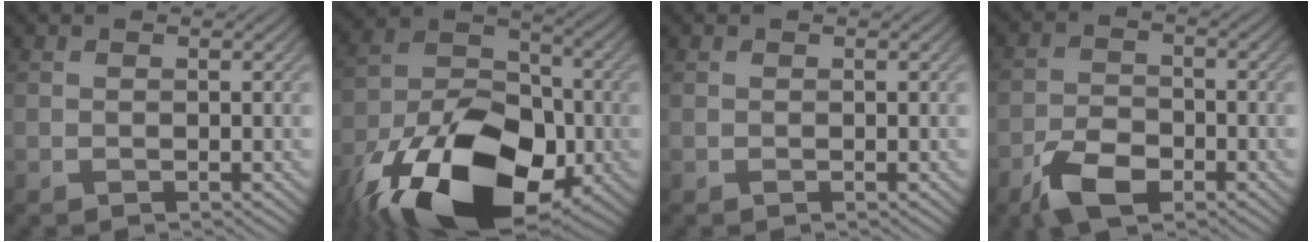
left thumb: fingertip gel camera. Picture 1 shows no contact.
{"total": 20.2, "force": [-10.7, 11.4, 12.9], "torque": [-0.250, -0.034, -0.182]}
{"total": 0.0}
{"total": 6.5, "force": [-4.0, 3.2, 4.1], "torque": [-0.082, -0.002, -0.082]}